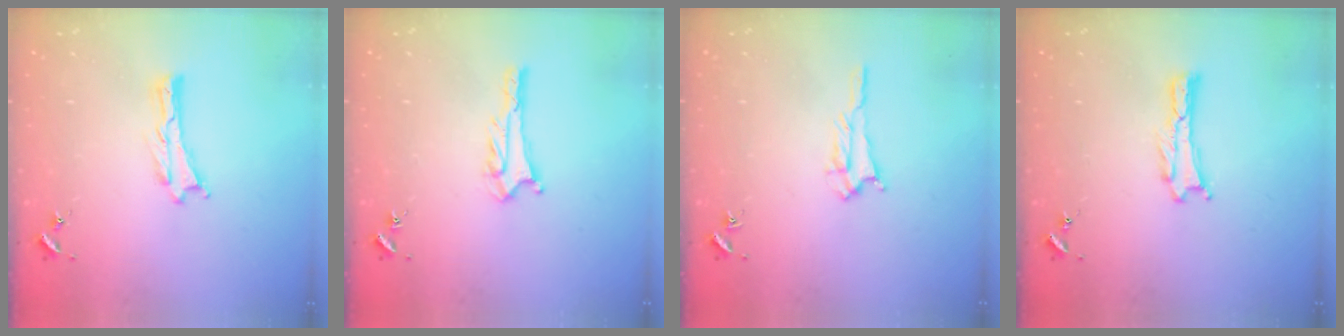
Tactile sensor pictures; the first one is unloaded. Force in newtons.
{"total": 2.8, "press": 2.8, "slide": 0.2}
{"total": 1.6, "press": 1.6, "slide": 0.3}
{"total": 0.0}